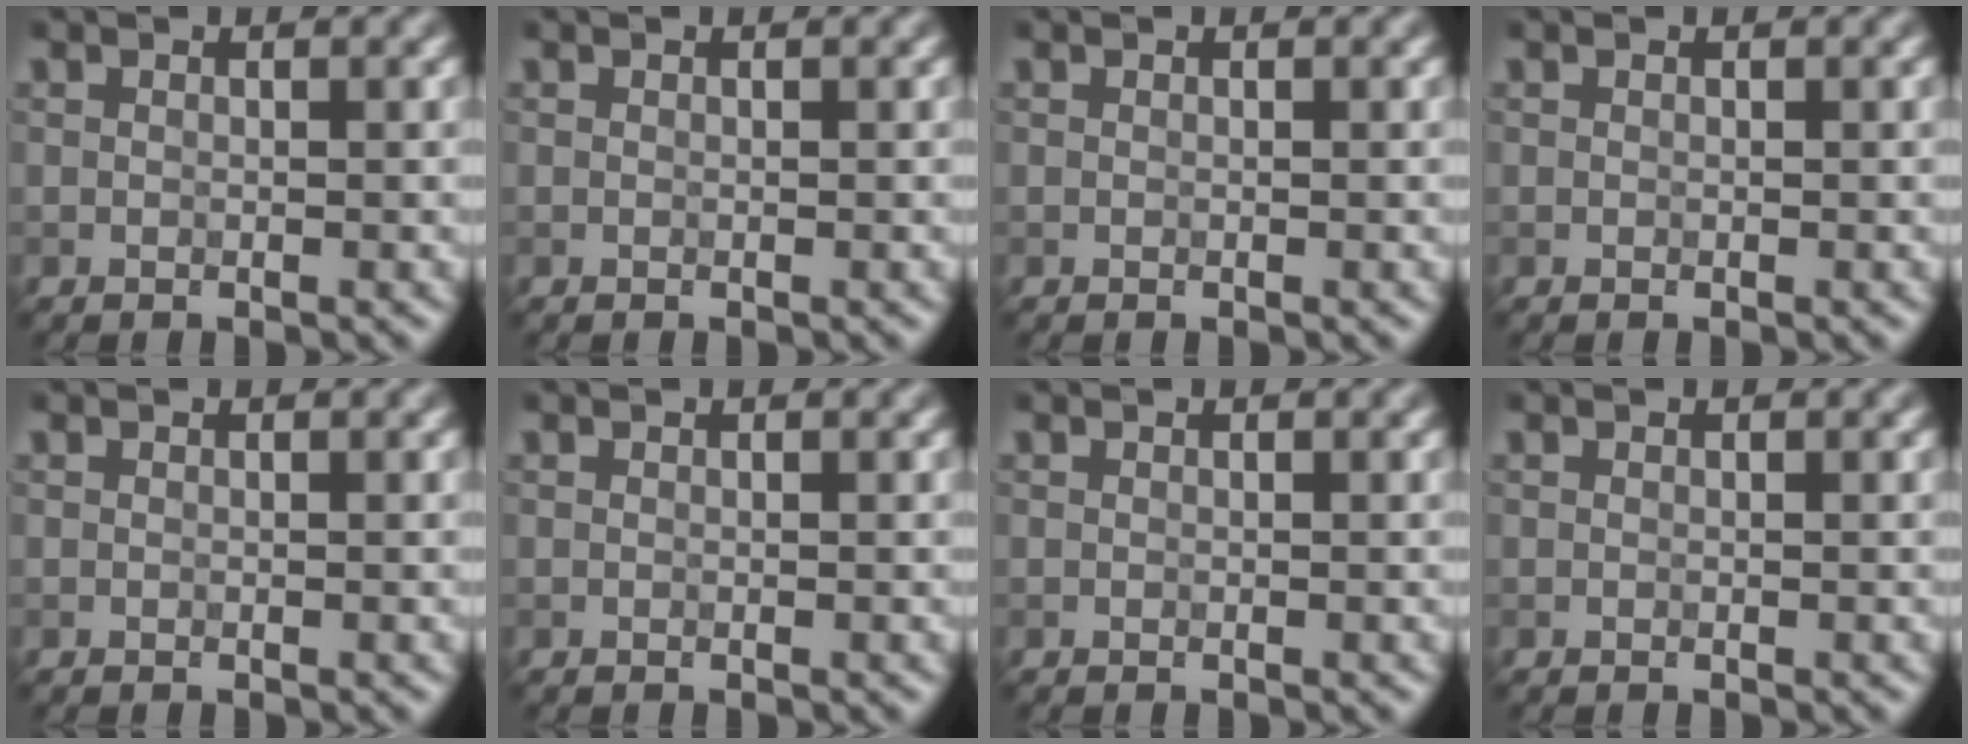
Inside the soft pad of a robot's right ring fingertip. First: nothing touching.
{"total": 0.0}
{"total": 0.0}
{"total": 0.0}
{"total": 0.0}
{"total": 0.0}
{"total": 0.0}
{"total": 0.0}